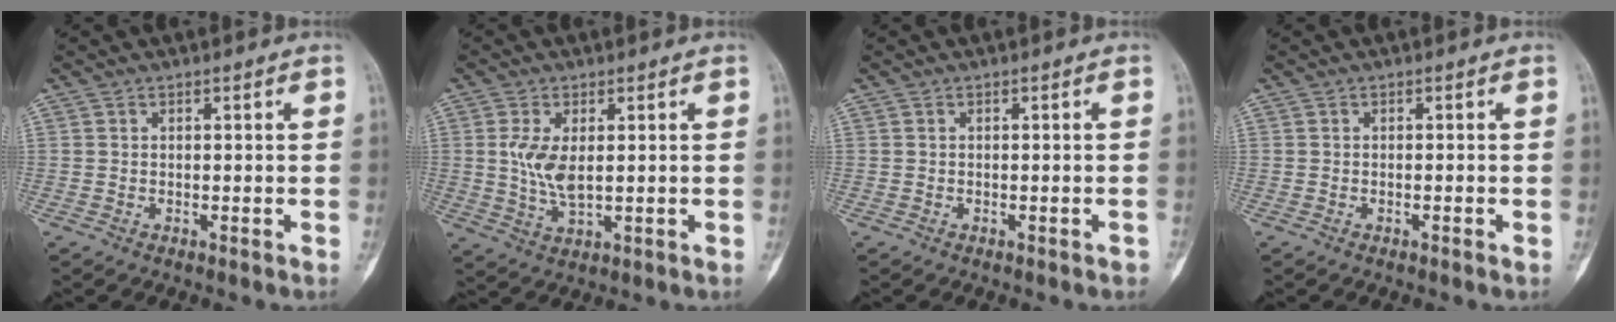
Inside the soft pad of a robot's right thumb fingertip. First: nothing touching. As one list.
[{"total": 6.2, "force": [0.8, 2.9, 5.4], "torque": [-0.109, -0.010, 0.021]}, {"total": 0.8, "force": [-0.6, 0.3, 0.5], "torque": [-0.006, 0.007, -0.004]}, {"total": 0.7, "force": [-0.3, 0.1, 0.6], "torque": [-0.011, 0.003, -0.003]}]